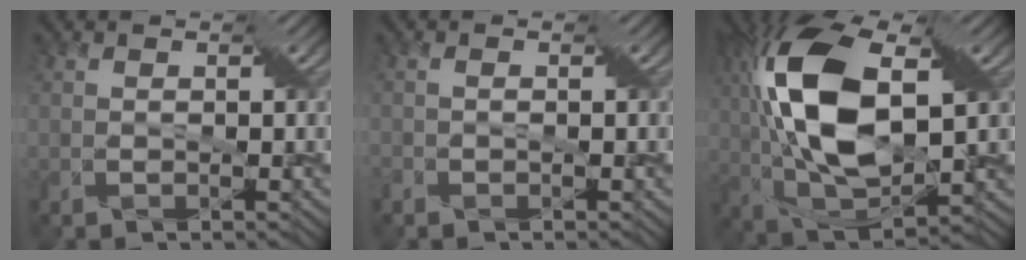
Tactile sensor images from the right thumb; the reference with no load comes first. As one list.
[{"total": 0.9, "force": [-0.7, 0.4, 0.3], "torque": [-0.003, 0.003, -0.012]}, {"total": 16.0, "force": [2.9, 7.4, 13.9], "torque": [-0.302, 0.014, 0.047]}]